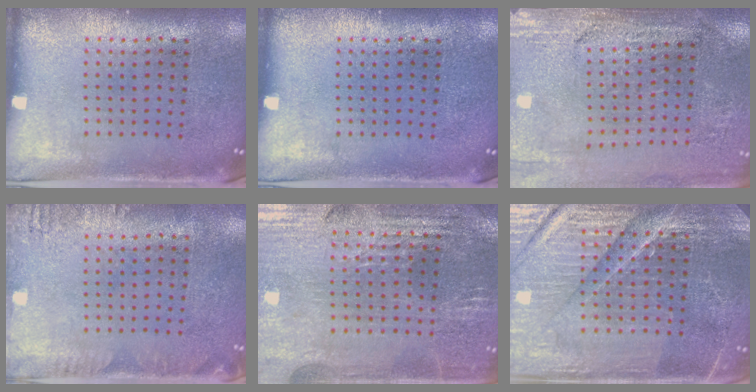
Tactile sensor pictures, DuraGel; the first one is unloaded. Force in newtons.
{"total": 0.0}
{"total": 3.1, "press": 3.1, "slide": 0.3}
{"total": 1.7, "press": 1.7, "slide": 0.2}
{"total": 2.9, "press": 2.8, "slide": 0.5}
{"total": 5.1, "press": 4.8, "slide": 1.8}